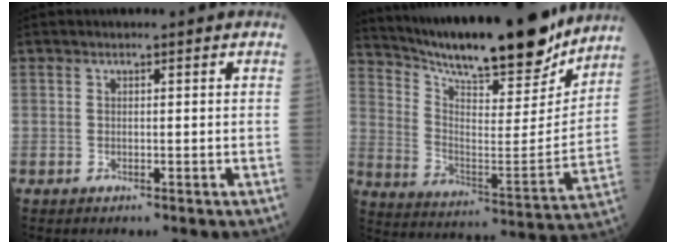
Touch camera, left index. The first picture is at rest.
{"total": 23.3, "force": [20.4, 3.5, 10.8], "torque": [-0.186, -0.038, 0.304]}